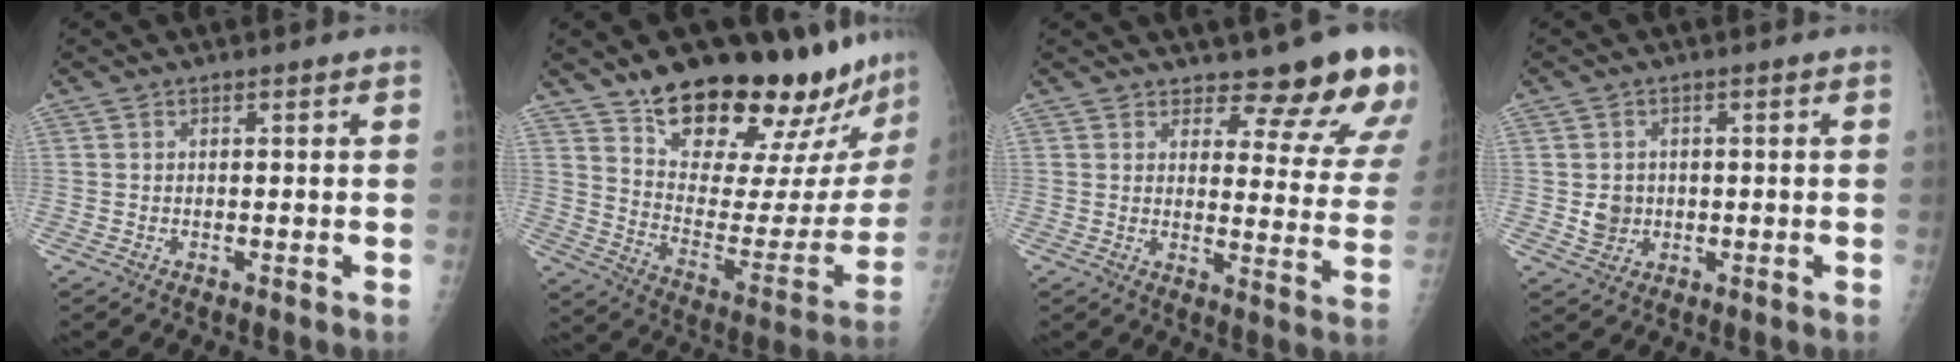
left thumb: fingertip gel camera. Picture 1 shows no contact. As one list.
[{"total": 27.6, "force": [22.2, 7.9, 14.3], "torque": [-0.175, -0.133, 0.317]}, {"total": 14.2, "force": [12.0, 4.6, 6.1], "torque": [-0.023, -0.092, 0.131]}, {"total": 3.7, "force": [-0.1, 3.4, 1.5], "torque": [-0.008, 0.002, 0.004]}]